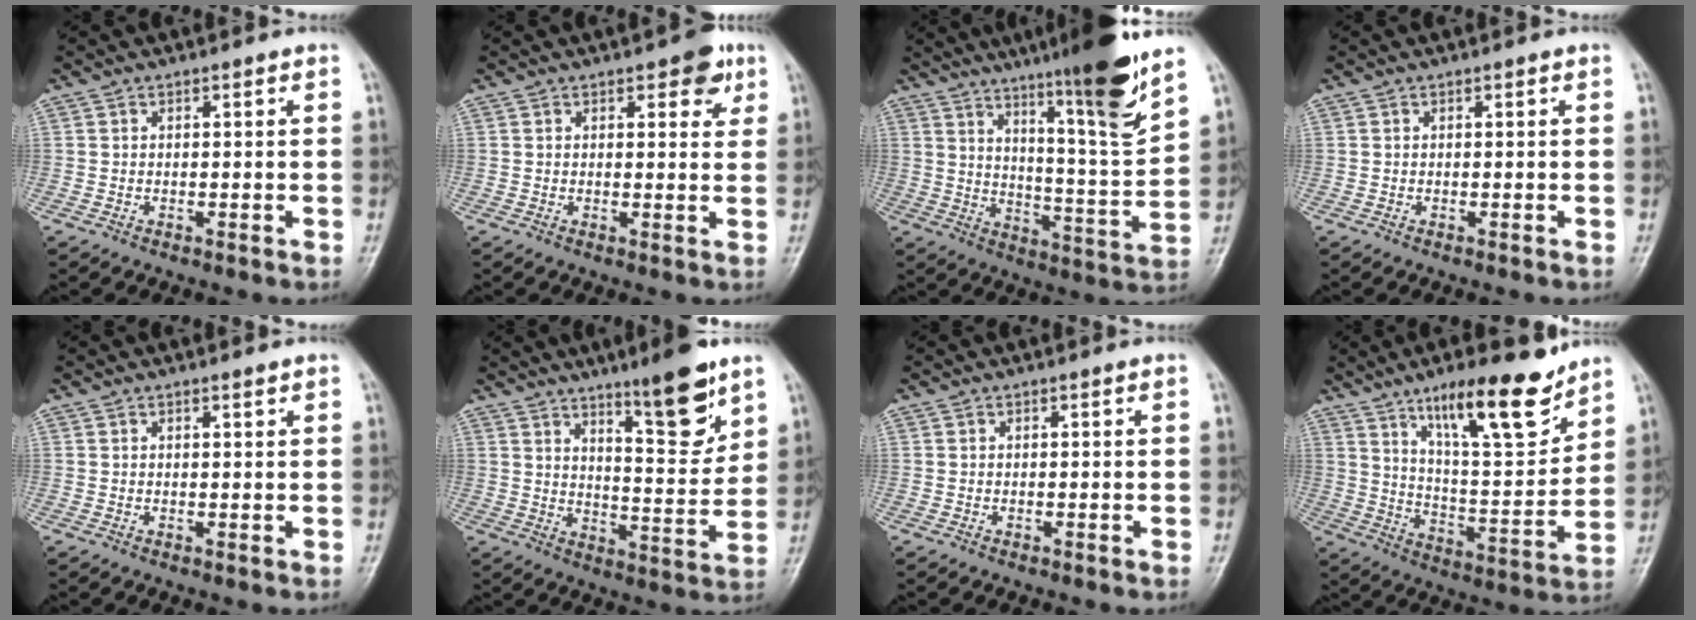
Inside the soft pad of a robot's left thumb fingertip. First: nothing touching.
{"total": 5.1, "force": [2.6, 2.4, 3.7], "torque": [-0.024, -0.008, 0.025]}
{"total": 17.9, "force": [11.8, 1.0, 13.3], "torque": [-0.183, -0.069, 0.186]}
{"total": 0.0}
{"total": 0.8, "force": [0.6, 0.1, 0.5], "torque": [-0.007, -0.003, 0.010]}
{"total": 12.6, "force": [8.3, 2.7, 9.2], "torque": [-0.116, -0.062, 0.132]}
{"total": 0.0}
{"total": 17.9, "force": [12.0, 4.7, 12.4], "torque": [-0.165, -0.074, 0.203]}